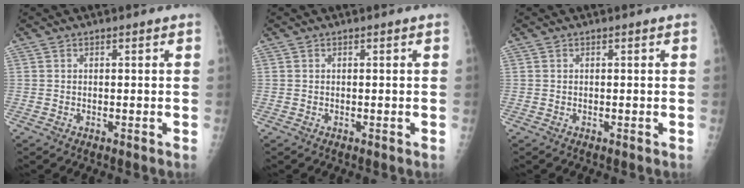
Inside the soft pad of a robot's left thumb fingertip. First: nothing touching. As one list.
[{"total": 0.0}, {"total": 0.0}]